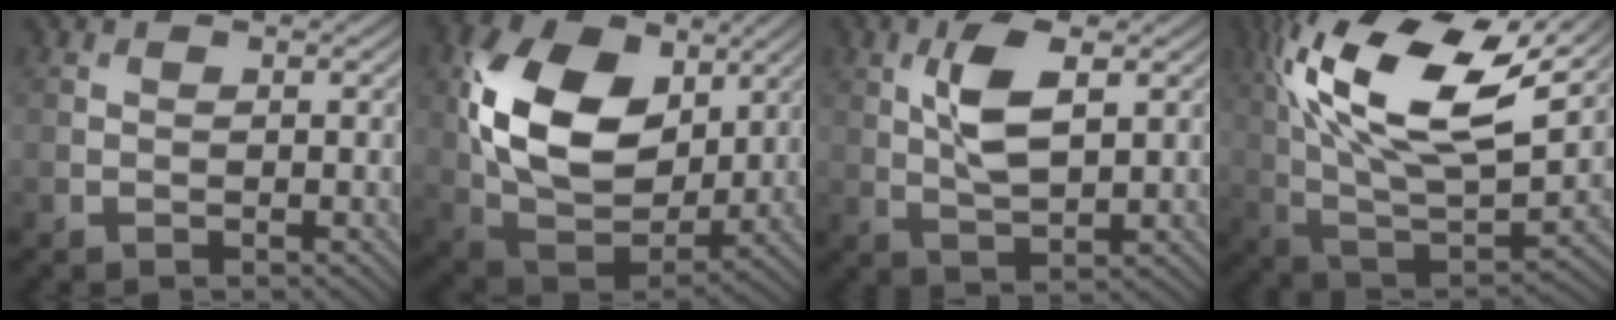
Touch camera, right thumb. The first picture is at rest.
{"total": 15.2, "force": [4.1, 10.3, 10.4], "torque": [-0.220, 0.007, 0.077]}
{"total": 6.5, "force": [1.8, 2.7, 5.6], "torque": [-0.118, 0.001, 0.037]}
{"total": 19.0, "force": [8.3, 7.9, 15.1], "torque": [-0.332, 0.026, 0.150]}